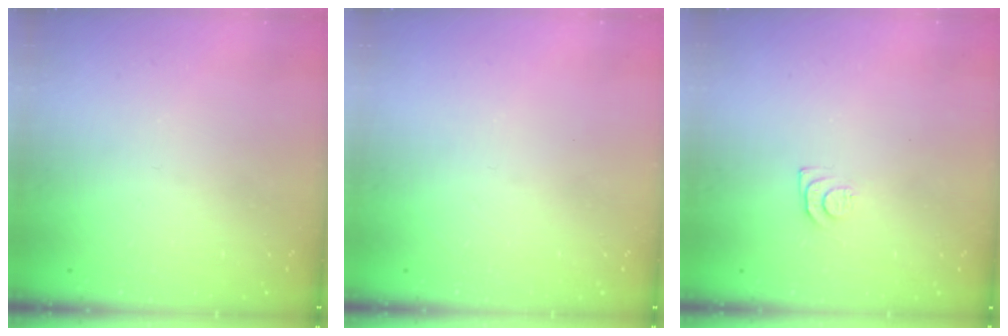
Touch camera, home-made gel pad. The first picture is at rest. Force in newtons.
{"total": 0.0}
{"total": 4.6, "press": 4.6, "slide": 0.7}